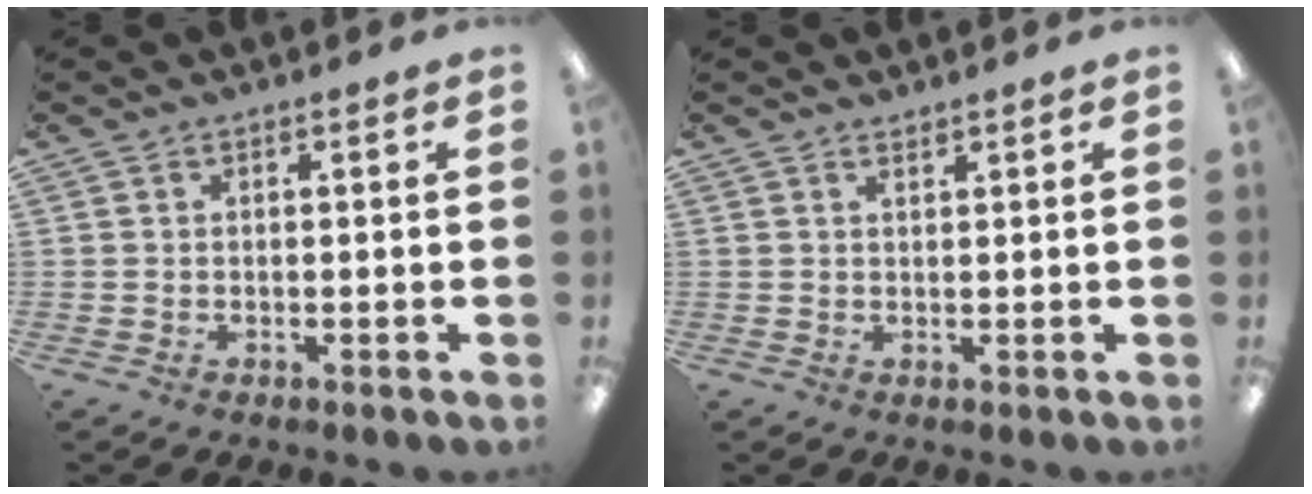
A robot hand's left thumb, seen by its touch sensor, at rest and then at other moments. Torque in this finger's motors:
{"motor_torque": [-0.07, -0.06, -0.03, -0.10, 0.00]}